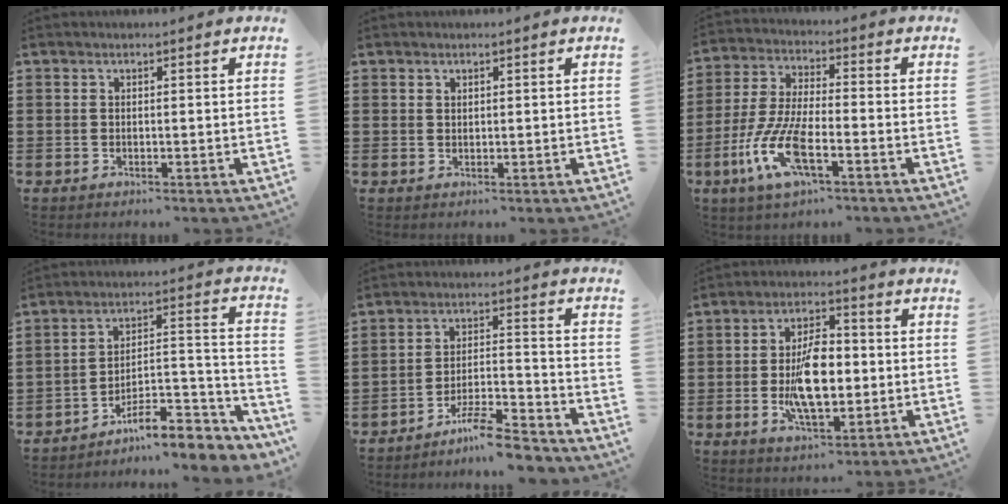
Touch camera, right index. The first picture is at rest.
{"total": 0.8, "force": [0.6, 0.5, 0.2], "torque": [-0.005, 0.002, 0.012]}
{"total": 10.3, "force": [-4.5, 3.2, 8.6], "torque": [-0.214, -0.015, -0.090]}
{"total": 9.3, "force": [-7.6, 2.8, 4.6], "torque": [-0.058, 0.029, -0.138]}
{"total": 7.7, "force": [-6.7, 0.7, 3.6], "torque": [-0.061, 0.012, -0.125]}
{"total": 10.3, "force": [-1.1, 5.0, 9.0], "torque": [-0.173, -0.004, -0.026]}